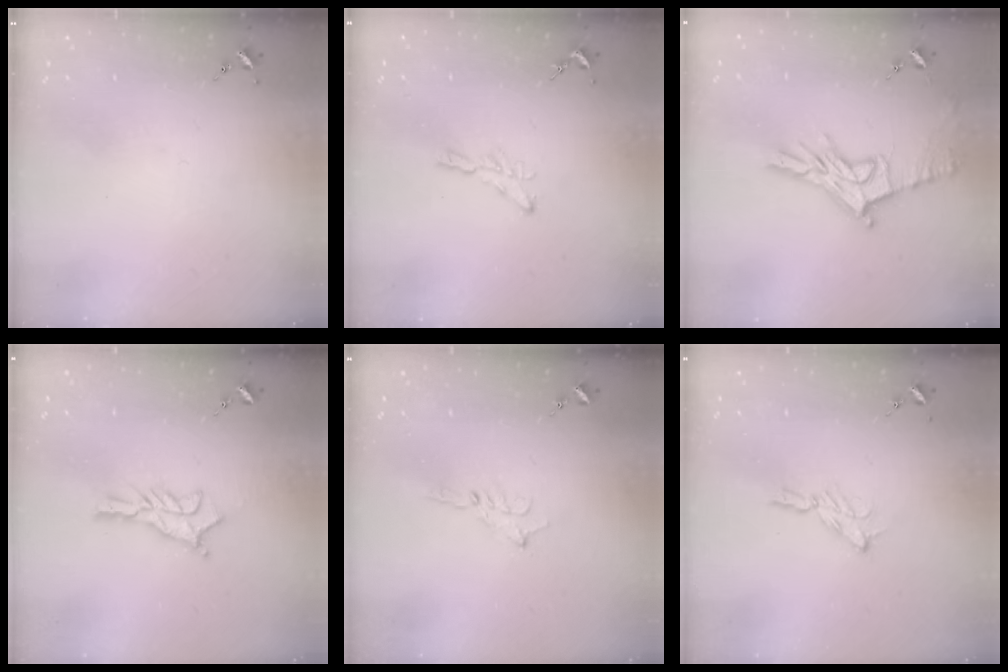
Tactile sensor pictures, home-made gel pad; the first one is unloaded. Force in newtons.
{"total": 5.4, "press": 5.4, "slide": 0.3}
{"total": 12.6, "press": 12.5, "slide": 1.1}
{"total": 10.4, "press": 10.3, "slide": 0.6}
{"total": 2.9, "press": 2.9, "slide": 0.3}
{"total": 6.1, "press": 6.1, "slide": 0.3}